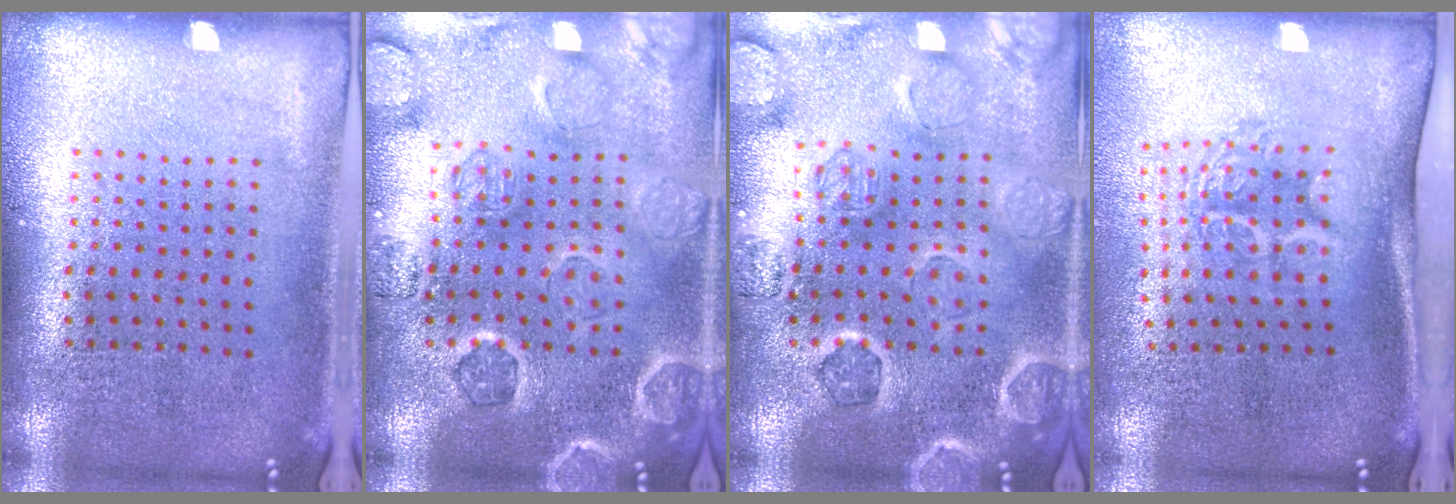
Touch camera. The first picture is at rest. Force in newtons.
{"total": 1.4, "press": 1.4, "slide": 0.2}
{"total": 1.7, "press": 1.7, "slide": 0.2}
{"total": 1.8, "press": 1.2, "slide": 1.4}